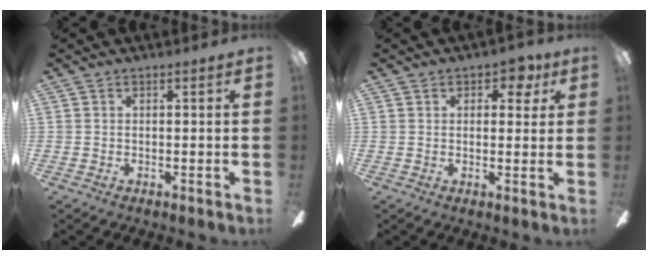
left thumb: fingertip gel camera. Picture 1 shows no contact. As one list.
[{"total": 4.6, "force": [2.3, 2.6, 3.0], "torque": [-0.030, 0.000, 0.034]}]